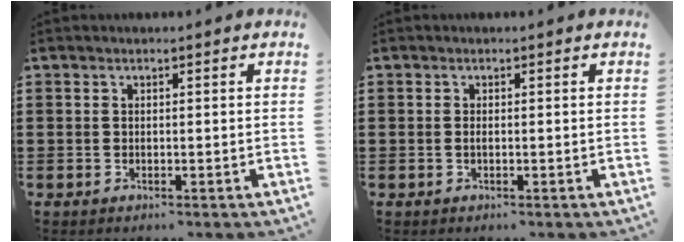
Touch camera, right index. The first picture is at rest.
{"total": 0.6, "force": [-0.1, 0.1, 0.5], "torque": [-0.011, -0.003, -0.002]}